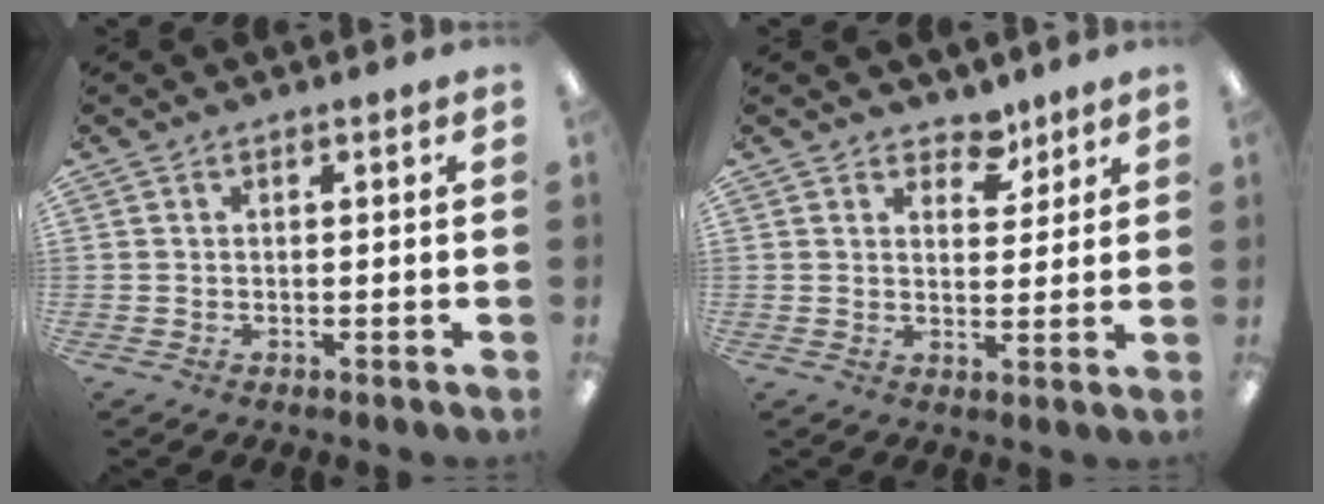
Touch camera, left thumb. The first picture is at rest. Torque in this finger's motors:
{"motor_torque": [-0.06, -0.08, -0.43, 0.05, 0.00]}